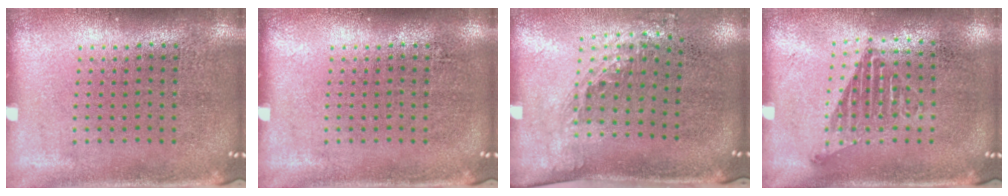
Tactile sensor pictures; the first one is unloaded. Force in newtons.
{"total": 0.0}
{"total": 1.5, "press": 1.1, "slide": 1.0}
{"total": 1.1, "press": 1.0, "slide": 0.6}